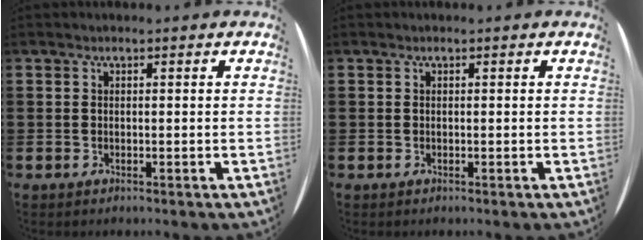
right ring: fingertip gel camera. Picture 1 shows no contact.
{"total": 0.0}